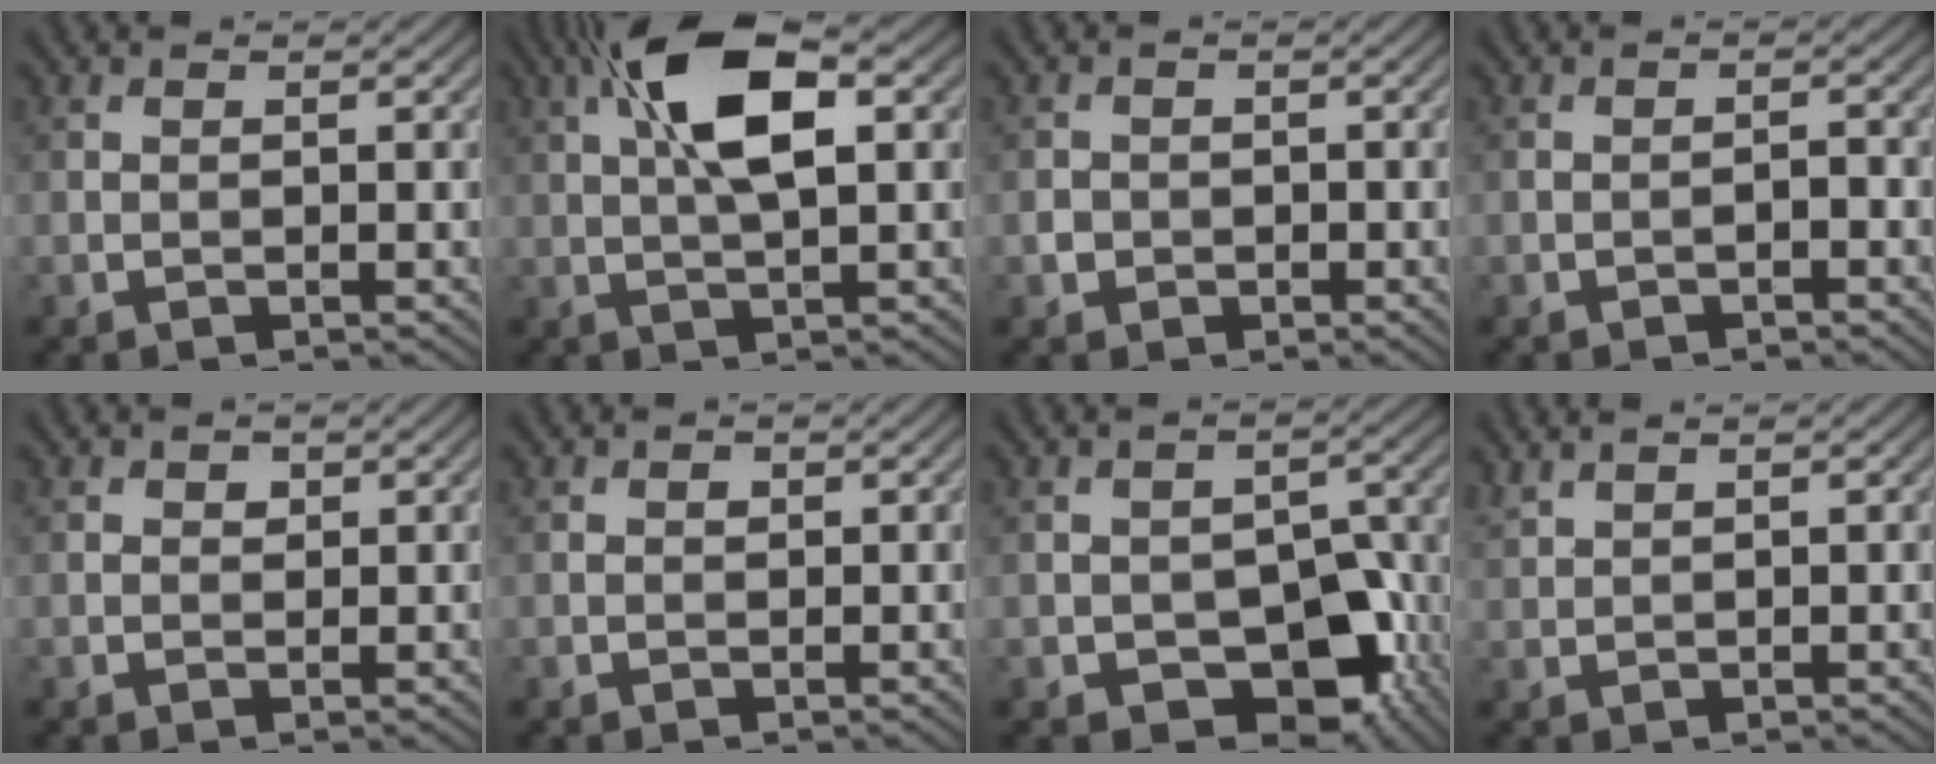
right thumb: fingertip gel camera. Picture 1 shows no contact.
{"total": 10.1, "force": [3.1, 3.5, 8.9], "torque": [-0.166, 0.020, 0.046]}
{"total": 1.5, "force": [-0.4, 1.4, 0.3], "torque": [0.000, -0.003, -0.012]}
{"total": 1.0, "force": [-0.7, 0.3, 0.7], "torque": [-0.009, 0.004, -0.014]}
{"total": 1.0, "force": [0.4, 0.8, 0.3], "torque": [-0.005, -0.002, 0.004]}
{"total": 0.6, "force": [0.1, 0.5, 0.2], "torque": [0.001, -0.004, -0.001]}
{"total": 10.2, "force": [-3.9, 6.5, 6.7], "torque": [-0.097, -0.016, -0.060]}
{"total": 1.4, "force": [1.3, 0.2, 0.6], "torque": [-0.020, 0.006, 0.031]}